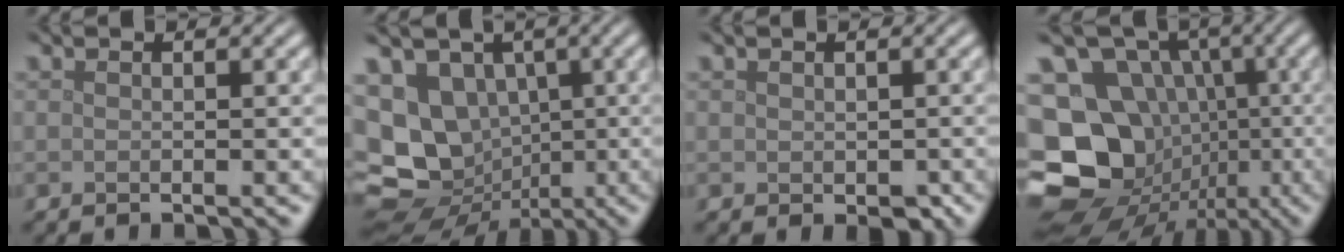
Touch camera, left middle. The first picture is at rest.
{"total": 16.0, "force": [-1.2, 14.3, 6.9], "torque": [-0.165, -0.015, -0.031]}
{"total": 1.3, "force": [-0.1, 1.0, 0.8], "torque": [-0.013, -0.007, 0.003]}
{"total": 19.1, "force": [-2.8, 17.0, 8.3], "torque": [-0.175, -0.002, -0.068]}